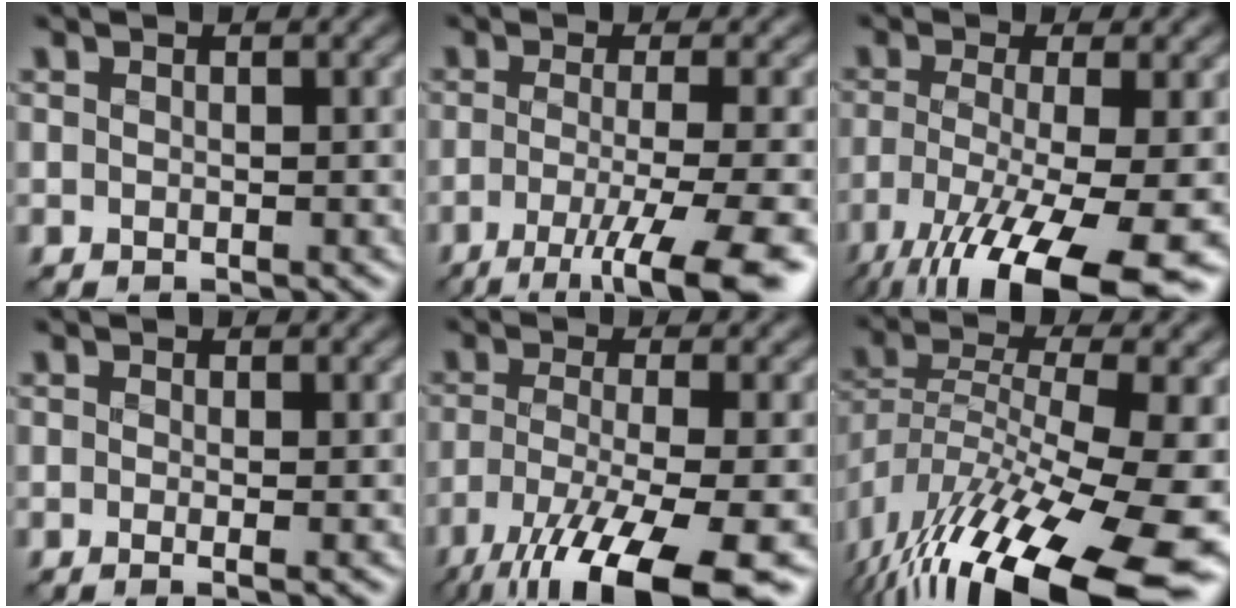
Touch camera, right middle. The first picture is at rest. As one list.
[{"total": 7.7, "force": [-3.7, 1.7, 6.6], "torque": [-0.096, -0.008, -0.067]}, {"total": 13.2, "force": [-7.6, 3.3, 10.3], "torque": [-0.196, -0.022, -0.129]}, {"total": 1.6, "force": [-0.1, 0.6, 1.5], "torque": [-0.017, -0.003, -0.012]}, {"total": 12.0, "force": [-7.6, 2.9, 8.8], "torque": [-0.165, -0.014, -0.131]}, {"total": 16.3, "force": [-8.0, 5.3, 13.2], "torque": [-0.246, 0.000, -0.130]}]